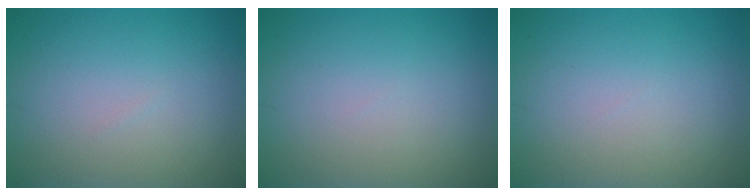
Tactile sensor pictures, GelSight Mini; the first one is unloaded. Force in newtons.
{"total": 0.0}
{"total": 0.0}